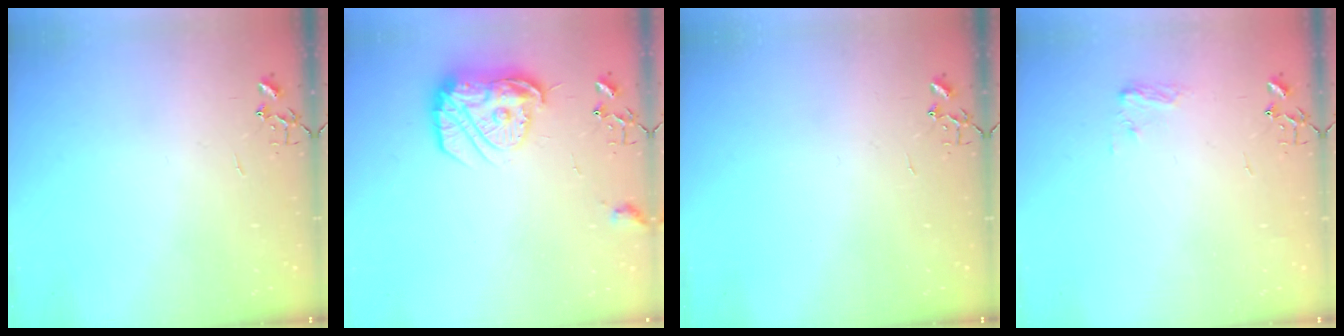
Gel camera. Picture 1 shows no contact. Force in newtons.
{"total": 15.7, "press": 15.6, "slide": 1.4}
{"total": 0.0}
{"total": 6.2, "press": 6.2, "slide": 0.6}